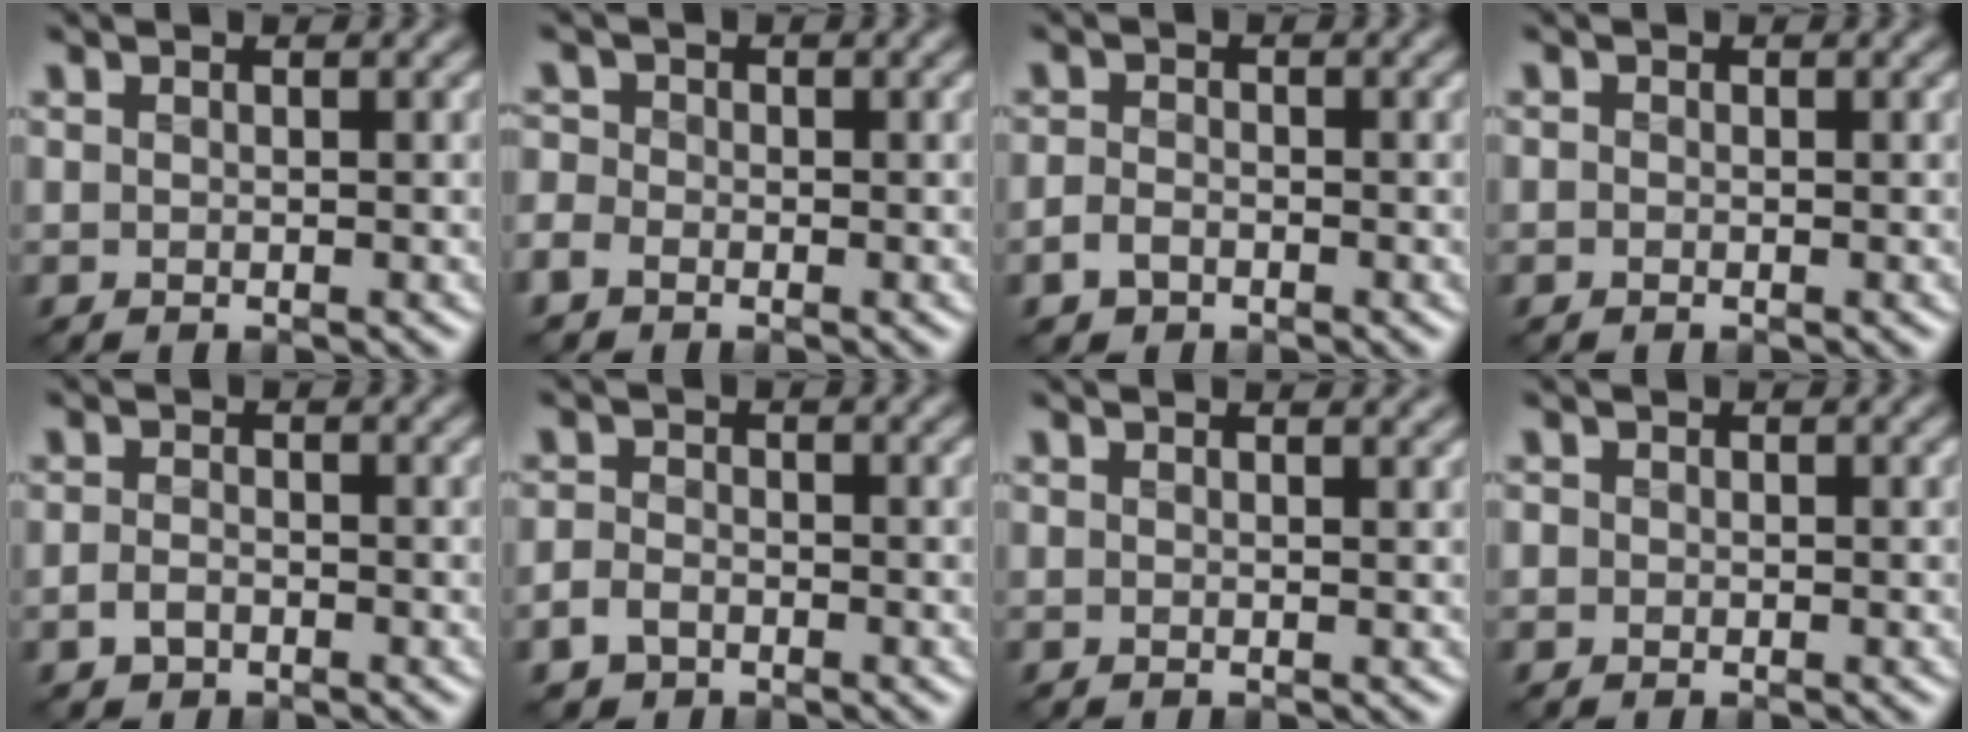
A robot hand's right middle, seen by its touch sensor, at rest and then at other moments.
{"total": 2.9, "force": [-1.5, 2.2, 0.9], "torque": [-0.015, -0.002, -0.039]}
{"total": 1.9, "force": [-1.2, 1.2, 0.8], "torque": [-0.017, -0.002, -0.029]}
{"total": 0.6, "force": [-0.4, 0.3, 0.0], "torque": [0.000, -0.006, -0.012]}
{"total": 1.6, "force": [-1.0, 0.9, 0.8], "torque": [-0.017, 0.000, -0.024]}
{"total": 2.6, "force": [-1.6, 1.8, 1.0], "torque": [-0.014, -0.005, -0.037]}
{"total": 1.2, "force": [1.2, 0.1, 0.2], "torque": [-0.006, -0.004, 0.013]}
{"total": 0.8, "force": [-0.3, 0.7, 0.1], "torque": [0.002, -0.004, -0.011]}